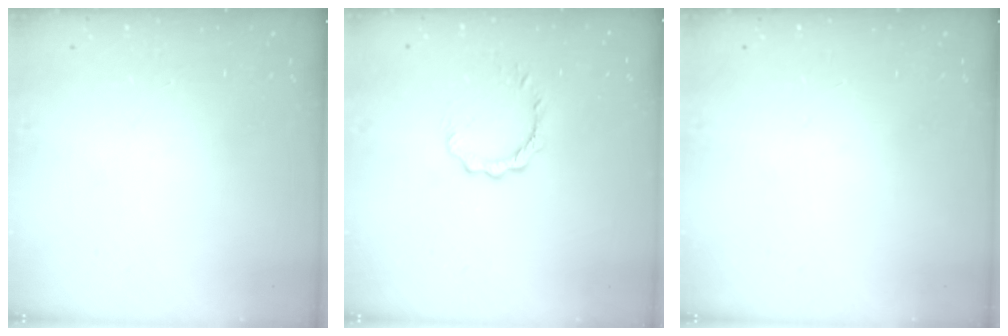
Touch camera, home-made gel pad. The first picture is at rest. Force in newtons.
{"total": 4.0, "press": 4.0, "slide": 0.4}
{"total": 0.0}